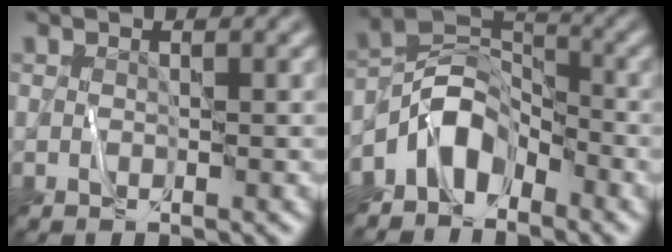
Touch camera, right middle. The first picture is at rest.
{"total": 5.5, "force": [-3.4, 3.3, 2.9], "torque": [-0.032, 0.005, -0.075]}